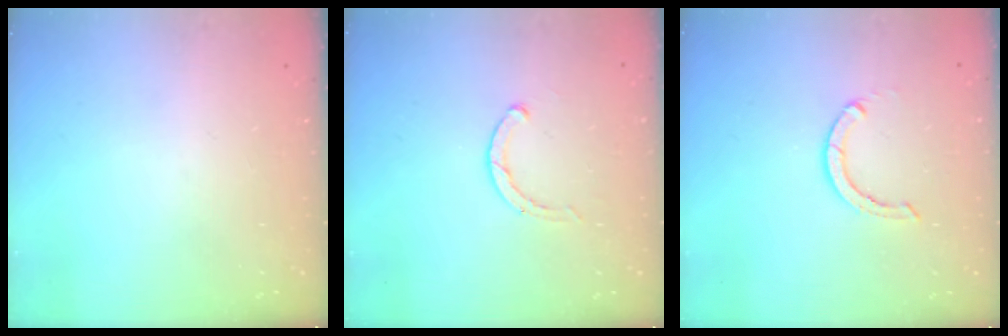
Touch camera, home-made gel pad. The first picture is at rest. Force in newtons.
{"total": 1.9, "press": 1.8, "slide": 0.3}
{"total": 2.9, "press": 2.9, "slide": 0.1}